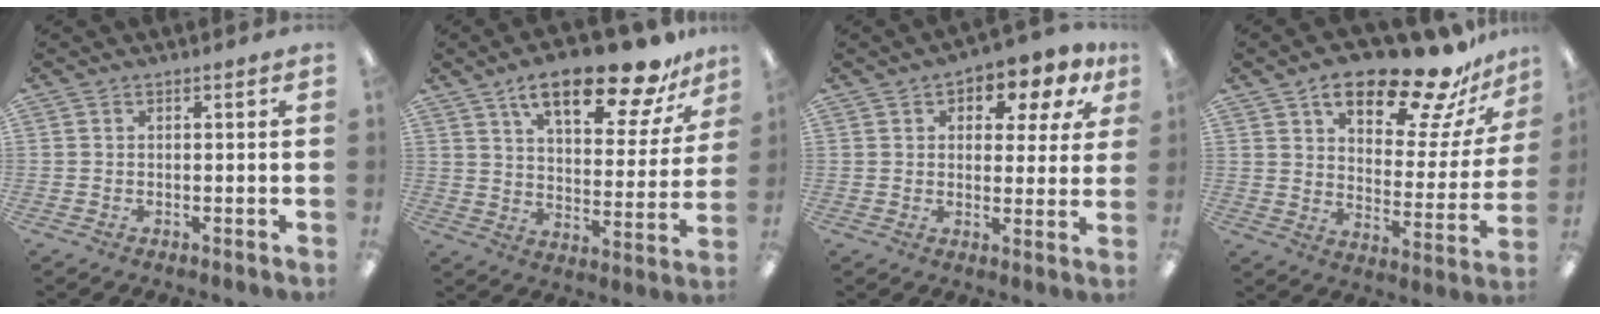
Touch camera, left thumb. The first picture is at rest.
{"total": 19.0, "force": [13.5, 6.1, 11.9], "torque": [-0.185, -0.078, 0.220]}
{"total": 6.6, "force": [3.7, 3.7, 4.0], "torque": [-0.052, -0.015, 0.058]}
{"total": 20.4, "force": [14.9, 7.2, 11.9], "torque": [-0.178, -0.092, 0.245]}